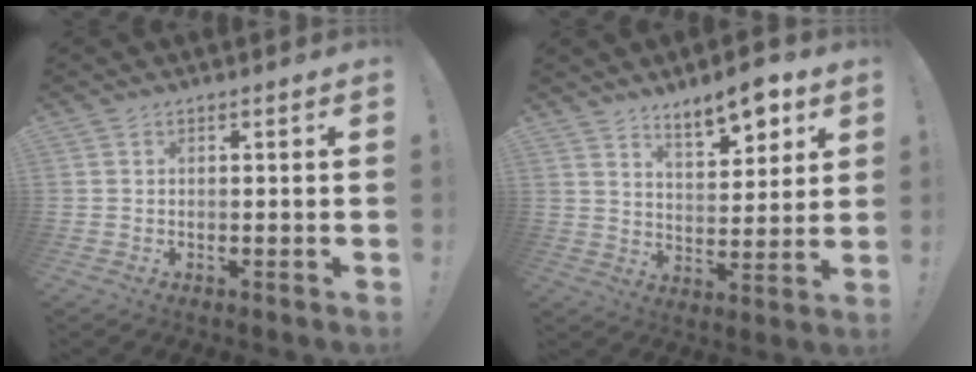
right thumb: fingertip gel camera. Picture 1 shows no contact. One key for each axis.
{"total": 10.3, "fx": 7.5, "fy": 3.6, "fz": 6.1, "tx": -0.078, "ty": -0.048, "tz": 0.131}